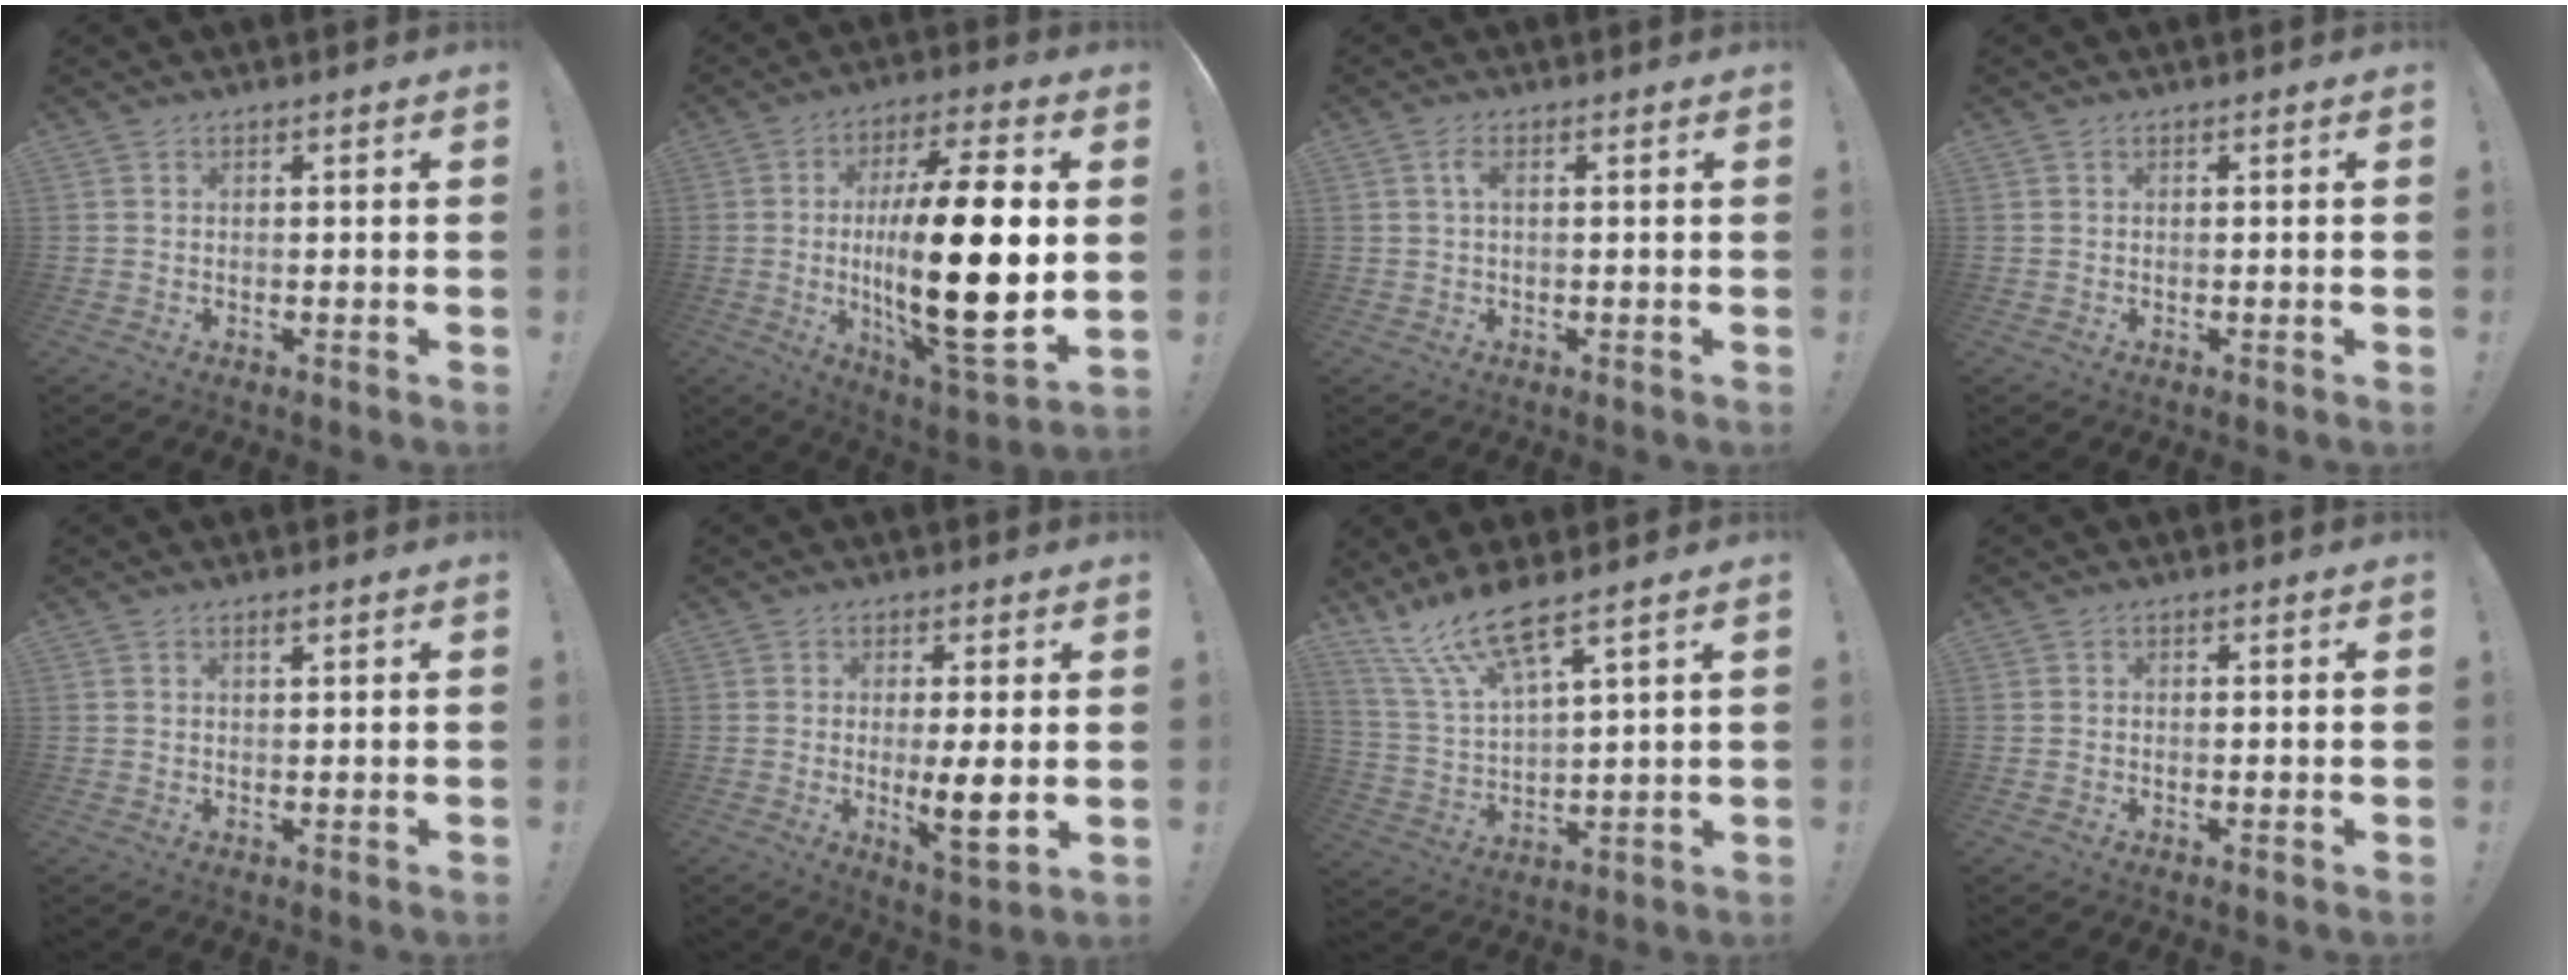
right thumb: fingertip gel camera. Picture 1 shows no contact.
{"total": 25.9, "force": [0.0, 7.7, 24.7], "torque": [-0.438, -0.009, -0.003]}
{"total": 2.7, "force": [0.7, 0.8, 2.4], "torque": [-0.042, 0.000, 0.009]}
{"total": 0.0}
{"total": 1.1, "force": [0.8, 0.3, 0.7], "torque": [-0.016, 0.000, 0.014]}
{"total": 8.7, "force": [-0.3, 1.7, 8.5], "torque": [-0.132, -0.017, -0.007]}
{"total": 12.7, "force": [9.7, 2.7, 7.7], "torque": [-0.165, -0.050, 0.174]}
{"total": 0.8, "force": [-0.4, 0.5, 0.5], "torque": [-0.009, 0.001, -0.006]}